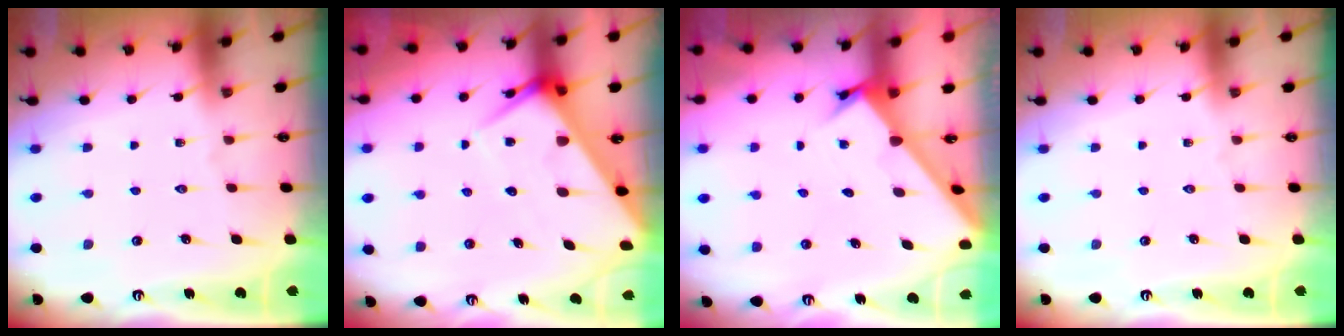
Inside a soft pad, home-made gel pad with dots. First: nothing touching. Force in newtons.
{"total": 8.1, "press": 8.0, "slide": 0.5}
{"total": 2.1, "press": 2.1, "slide": 0.2}
{"total": 0.0}